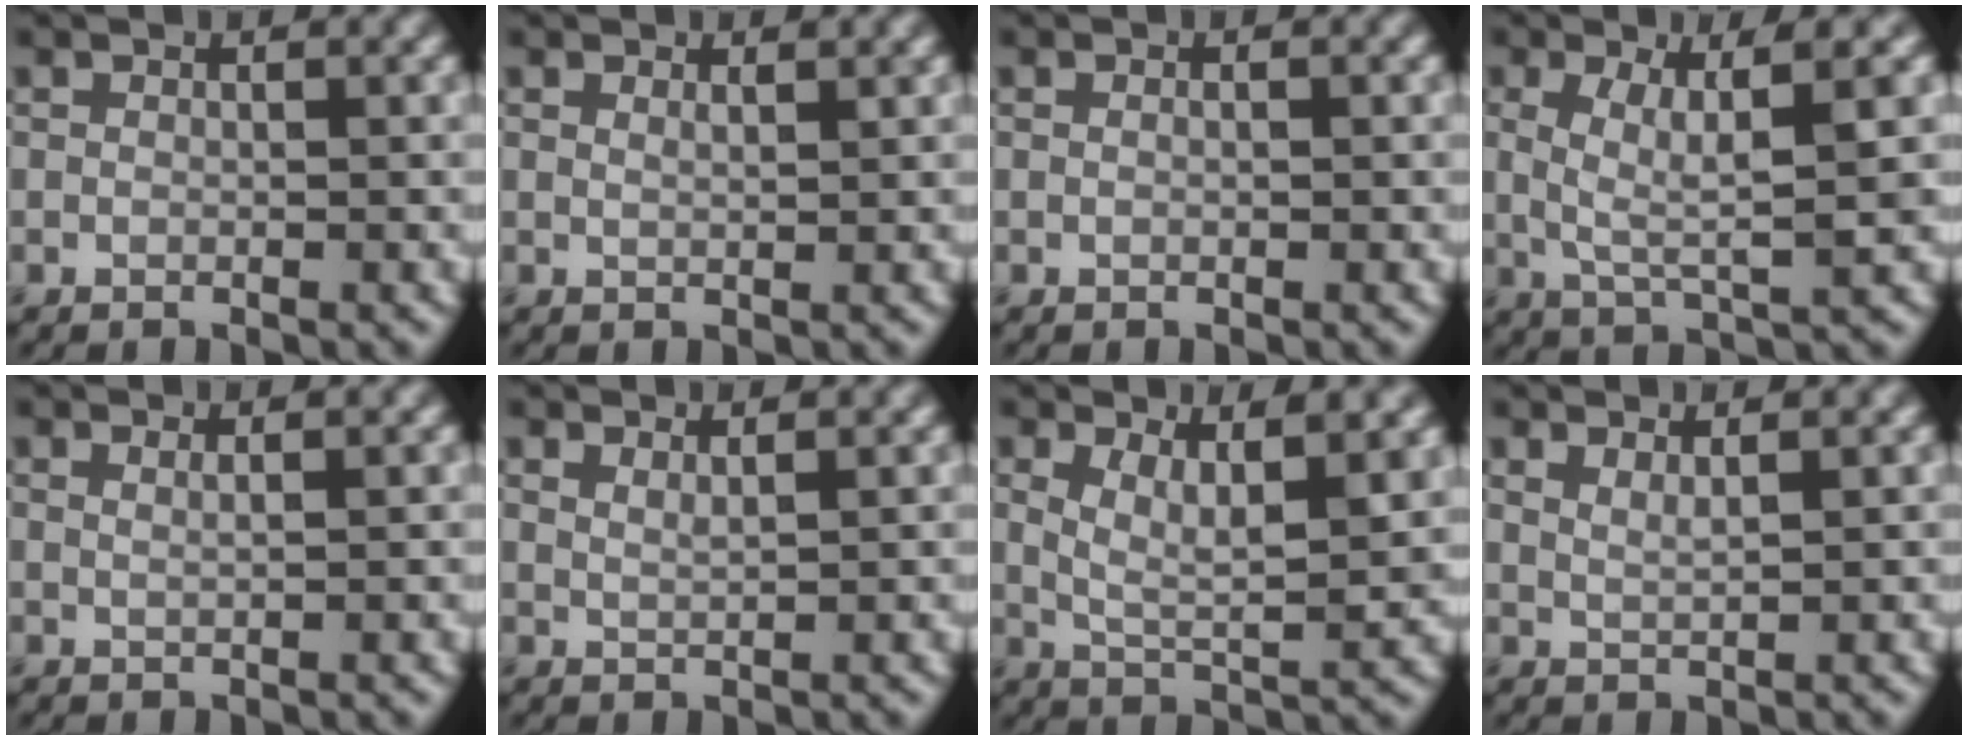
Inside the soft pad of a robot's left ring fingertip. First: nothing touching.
{"total": 1.0, "force": [0.7, 0.3, 0.7], "torque": [-0.008, 0.000, 0.008]}
{"total": 0.9, "force": [0.3, 0.4, 0.8], "torque": [-0.006, -0.008, 0.000]}
{"total": 4.6, "force": [0.9, 0.9, 4.5], "torque": [-0.088, 0.003, 0.017]}
{"total": 1.2, "force": [0.6, 0.5, 0.9], "torque": [-0.007, -0.001, 0.001]}
{"total": 1.2, "force": [0.9, 0.4, 0.7], "torque": [-0.006, -0.002, 0.012]}
{"total": 4.6, "force": [1.9, 1.3, 4.0], "torque": [-0.077, -0.009, 0.036]}
{"total": 1.5, "force": [1.1, 0.5, 0.9], "torque": [-0.007, -0.002, 0.014]}